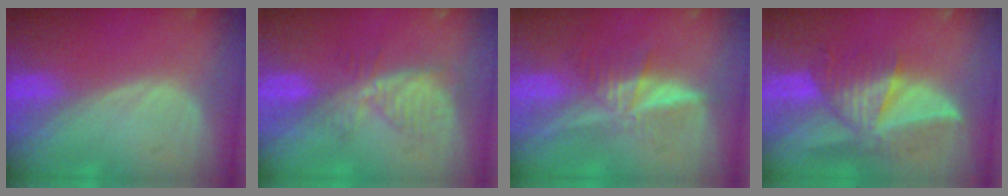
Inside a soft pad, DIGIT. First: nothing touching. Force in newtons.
{"total": 5.4, "press": 5.3, "slide": 0.6}
{"total": 5.8, "press": 5.4, "slide": 2.1}
{"total": 8.2, "press": 7.8, "slide": 2.5}